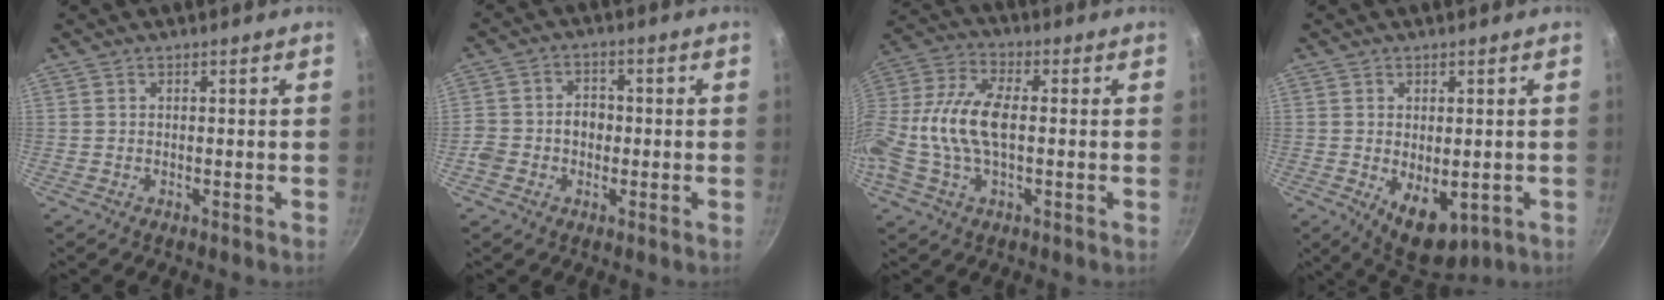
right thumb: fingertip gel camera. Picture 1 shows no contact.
{"total": 6.3, "force": [-1.1, 5.0, 3.7], "torque": [-0.051, 0.028, -0.024]}
{"total": 16.1, "force": [-0.7, 8.1, 13.9], "torque": [-0.323, 0.024, -0.015]}
{"total": 9.6, "force": [-2.7, 5.3, 7.6], "torque": [-0.103, -0.010, -0.024]}